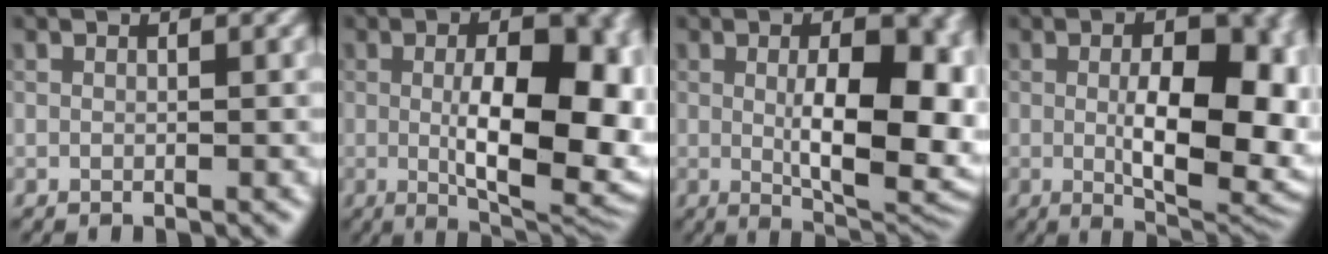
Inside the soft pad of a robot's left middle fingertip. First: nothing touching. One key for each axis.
{"total": 11.0, "fx": -0.5, "fy": 4.5, "fz": 10.0, "tx": -0.139, "ty": -0.010, "tz": 0.000}
{"total": 10.2, "fx": -0.3, "fy": 4.3, "fz": 9.2, "tx": -0.131, "ty": -0.013, "tz": 0.007}
{"total": 10.1, "fx": -0.6, "fy": 4.7, "fz": 9.0, "tx": -0.127, "ty": -0.012, "tz": 0.003}